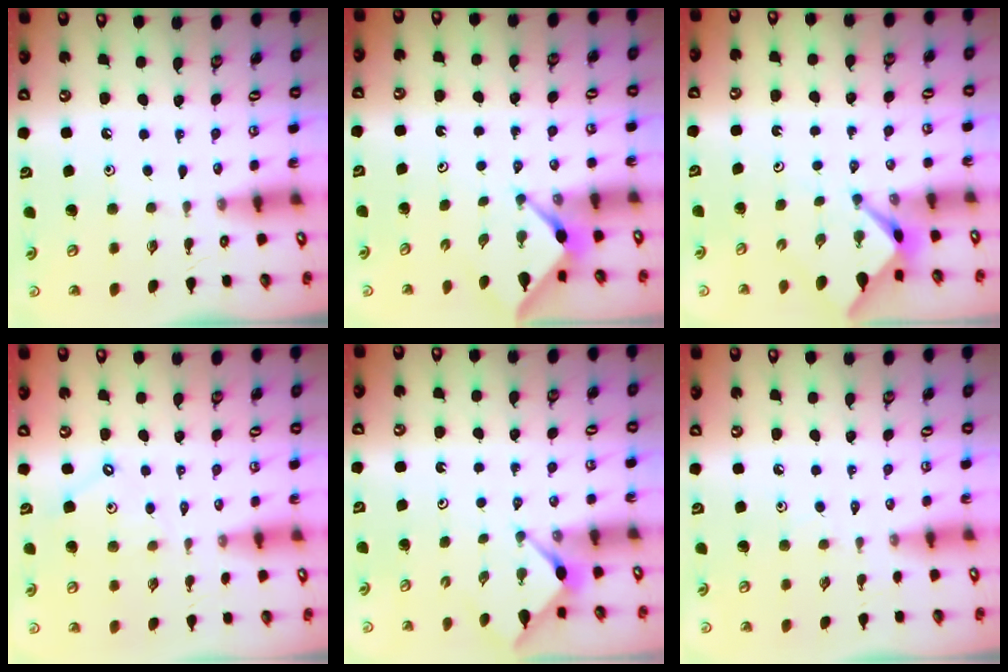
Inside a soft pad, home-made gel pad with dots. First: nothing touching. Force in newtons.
{"total": 3.1, "press": 3.1, "slide": 0.3}
{"total": 2.8, "press": 2.7, "slide": 0.4}
{"total": 3.7, "press": 3.6, "slide": 0.6}
{"total": 2.8, "press": 2.8, "slide": 0.3}
{"total": 2.1, "press": 2.1, "slide": 0.4}